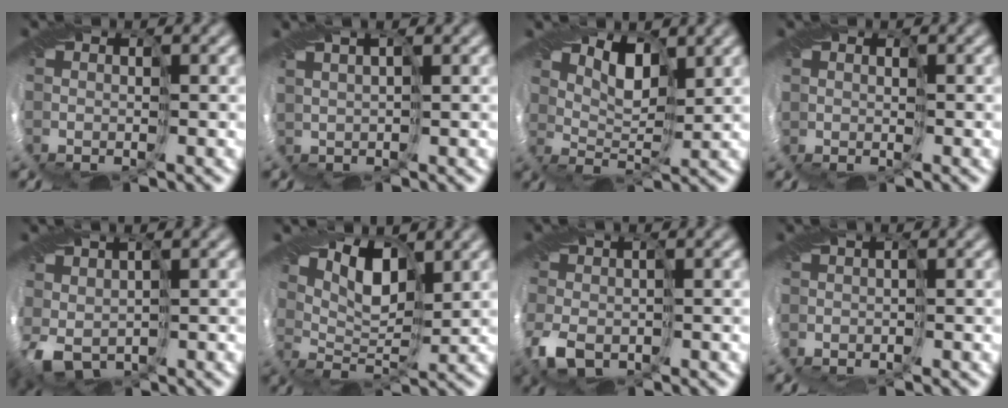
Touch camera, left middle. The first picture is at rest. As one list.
[{"total": 2.7, "force": [1.7, 1.2, 1.8], "torque": [-0.040, 0.013, 0.027]}, {"total": 4.4, "force": [2.9, 2.4, 2.4], "torque": [-0.046, -0.001, 0.045]}, {"total": 0.8, "force": [0.3, 0.7, 0.1], "torque": [-0.001, -0.001, 0.008]}, {"total": 3.8, "force": [0.2, 2.6, 2.7], "torque": [-0.061, 0.005, 0.010]}, {"total": 5.6, "force": [3.1, 2.8, 3.7], "torque": [-0.069, 0.009, 0.049]}, {"total": 4.3, "force": [-1.7, 2.8, 2.7], "torque": [-0.067, -0.006, -0.036]}, {"total": 1.4, "force": [0.0, 1.1, 0.9], "torque": [-0.008, 0.007, 0.008]}]